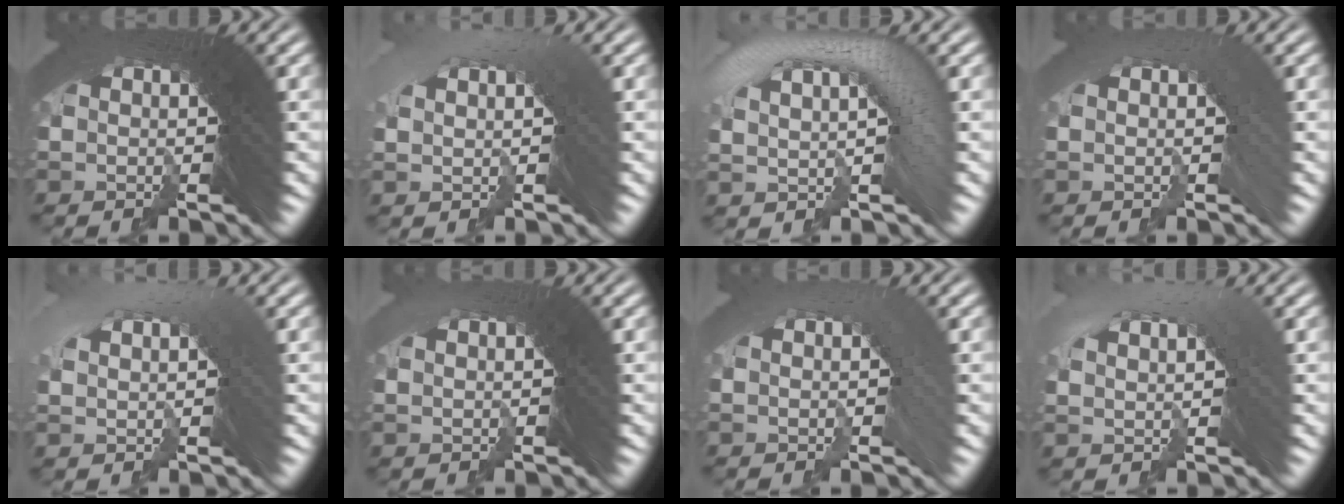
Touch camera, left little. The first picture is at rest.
{"total": 2.0, "force": [0.3, 1.1, 1.6], "torque": [-0.024, 0.015, 0.004]}
{"total": 4.7, "force": [0.7, 2.3, 4.0], "torque": [-0.070, 0.016, 0.006]}
{"total": 0.9, "force": [-0.4, 0.2, 0.7], "torque": [-0.005, 0.008, -0.007]}
{"total": 2.6, "force": [0.5, 1.4, 2.1], "torque": [-0.034, 0.013, 0.008]}
{"total": 0.8, "force": [-0.5, -0.2, -0.6], "torque": [0.009, 0.000, -0.003]}
{"total": 1.1, "force": [-0.2, 0.3, 1.0], "torque": [-0.007, 0.008, -0.005]}
{"total": 2.9, "force": [0.7, 1.4, 2.5], "torque": [-0.039, 0.012, 0.011]}